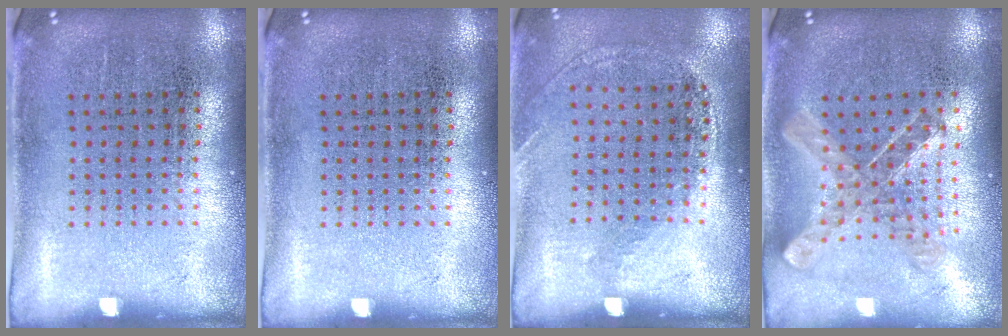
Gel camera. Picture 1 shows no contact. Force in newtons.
{"total": 0.0}
{"total": 1.2, "press": 1.0, "slide": 0.7}
{"total": 0.9, "press": 0.9, "slide": 0.1}